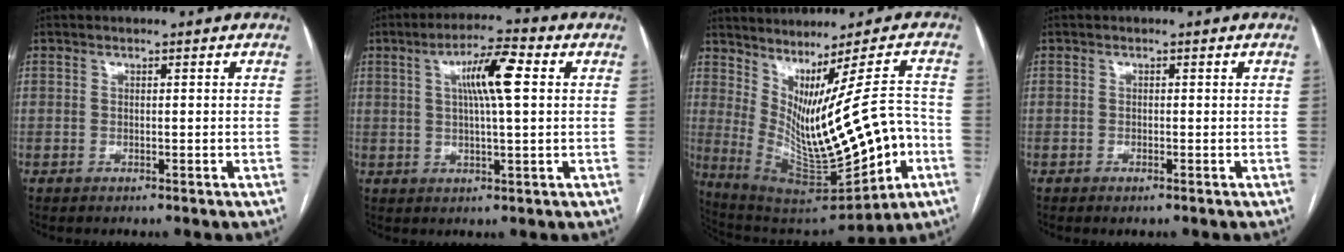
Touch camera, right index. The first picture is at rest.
{"total": 8.2, "force": [2.0, 0.8, 7.9], "torque": [-0.140, 0.012, 0.032]}
{"total": 19.4, "force": [-2.3, 3.7, 18.9], "torque": [-0.310, -0.005, -0.003]}
{"total": 0.6, "force": [-0.4, 0.3, 0.4], "torque": [0.000, -0.001, -0.006]}